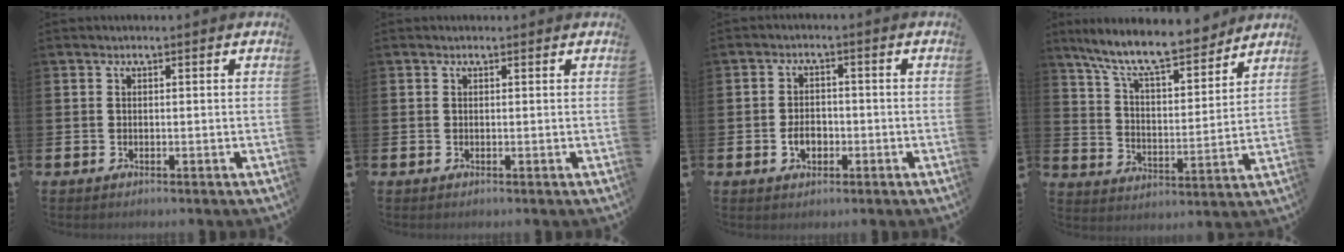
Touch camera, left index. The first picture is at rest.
{"total": 0.0}
{"total": 3.0, "force": [-0.9, 2.1, 2.0], "torque": [-0.028, -0.002, -0.022]}
{"total": 11.1, "force": [9.8, 1.9, 4.8], "torque": [-0.119, -0.063, 0.171]}